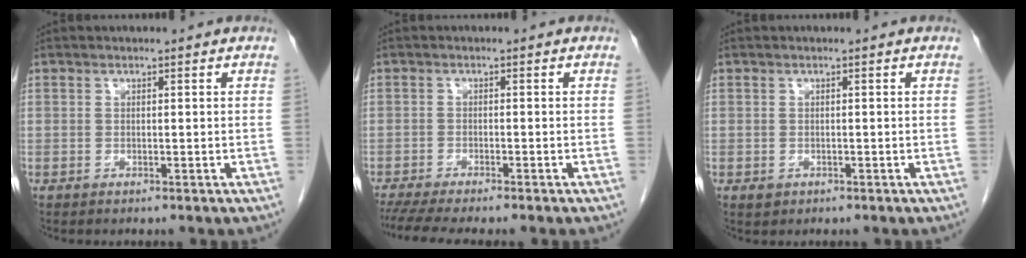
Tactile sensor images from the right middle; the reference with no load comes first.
{"total": 7.3, "force": [-6.2, 0.0, 3.9], "torque": [-0.053, -0.015, -0.100]}
{"total": 1.0, "force": [-0.4, 0.8, 0.4], "torque": [-0.008, 0.001, 0.000]}